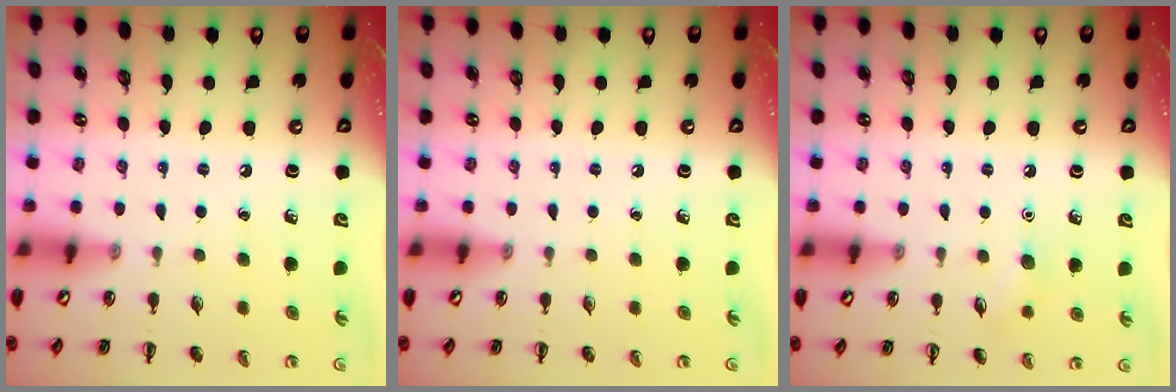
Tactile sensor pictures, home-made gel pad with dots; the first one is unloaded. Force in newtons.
{"total": 0.0}
{"total": 5.4, "press": 5.2, "slide": 1.4}